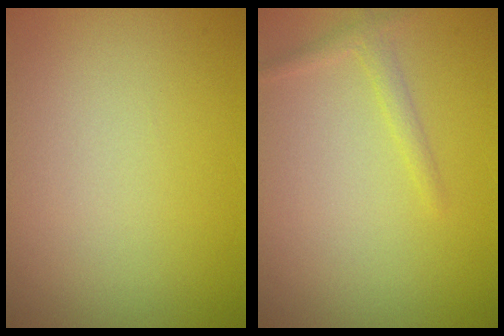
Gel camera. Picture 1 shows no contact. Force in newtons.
{"total": 1.3, "press": 1.3, "slide": 0.1}